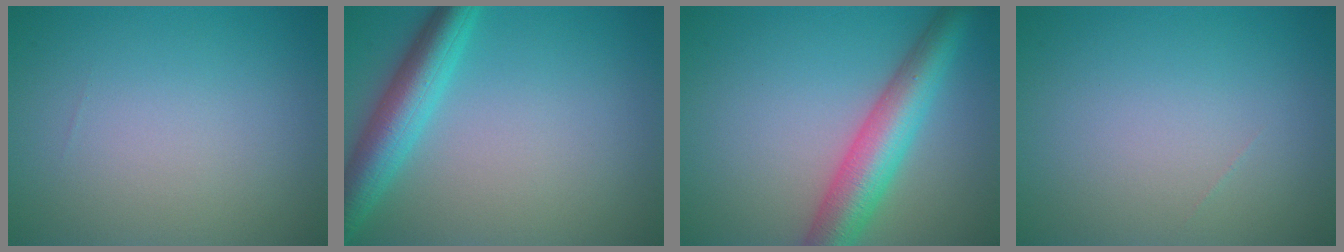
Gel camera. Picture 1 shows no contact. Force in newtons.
{"total": 5.1, "press": 5.1, "slide": 0.2}
{"total": 6.3, "press": 6.3, "slide": 0.2}
{"total": 0.0}